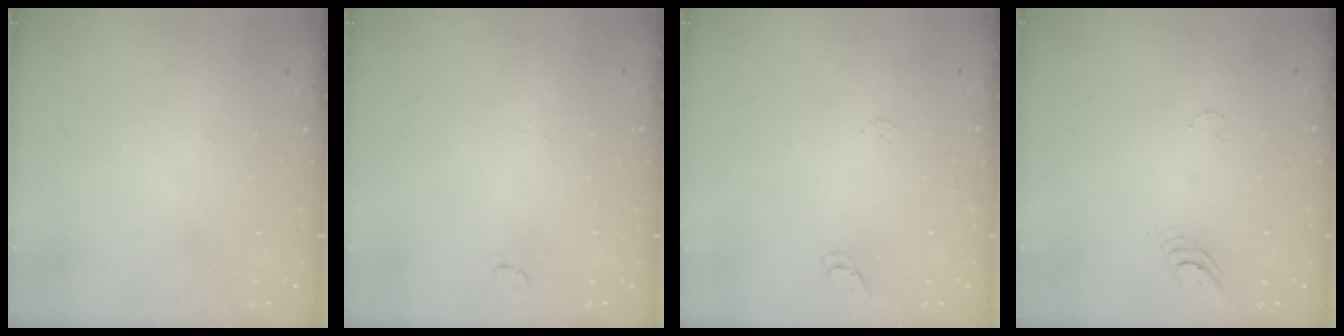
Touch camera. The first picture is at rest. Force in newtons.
{"total": 4.5, "press": 4.5, "slide": 0.4}
{"total": 5.8, "press": 5.8, "slide": 0.3}
{"total": 4.0, "press": 4.0, "slide": 0.4}